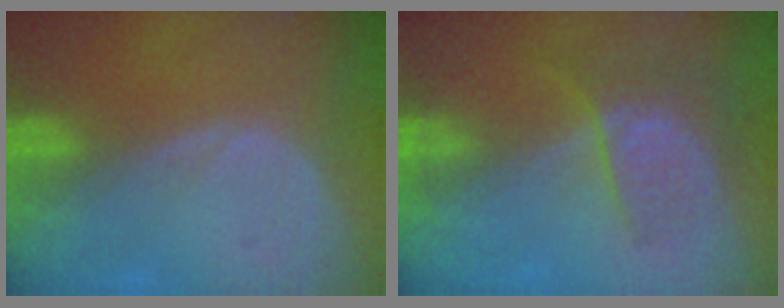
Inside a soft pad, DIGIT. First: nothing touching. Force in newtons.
{"total": 6.8, "press": 6.0, "slide": 3.3}